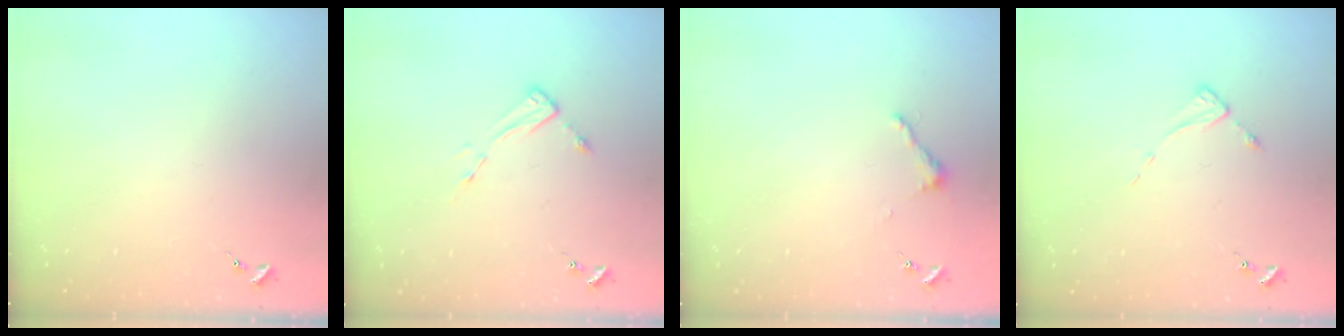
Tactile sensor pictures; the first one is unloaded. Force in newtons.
{"total": 4.4, "press": 4.4, "slide": 0.3}
{"total": 3.4, "press": 3.4, "slide": 0.3}
{"total": 2.5, "press": 2.5, "slide": 0.3}